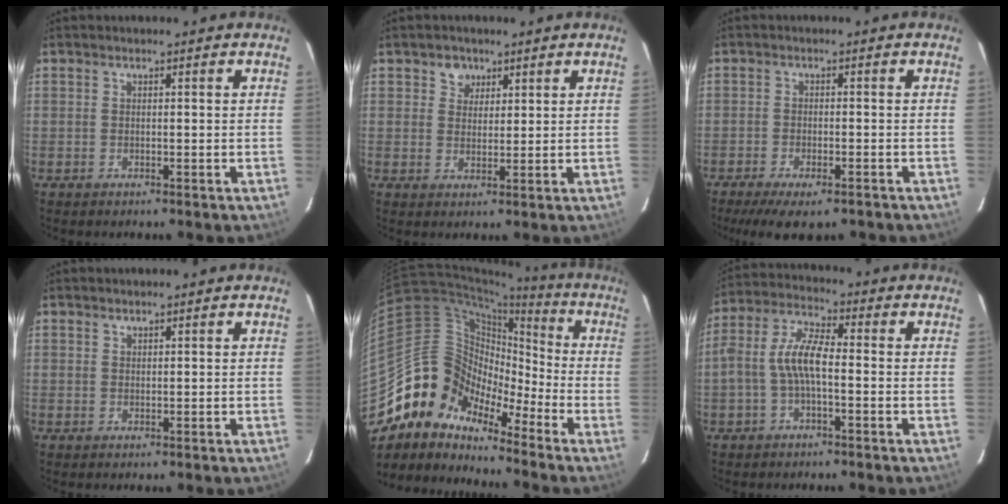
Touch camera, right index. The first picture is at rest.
{"total": 3.5, "force": [1.9, 2.8, 0.6], "torque": [0.002, 0.009, 0.033]}
{"total": 9.7, "force": [-7.3, 3.1, 5.6], "torque": [-0.126, -0.028, -0.117]}
{"total": 0.7, "force": [0.7, 0.3, 0.1], "torque": [-0.001, 0.002, 0.013]}
{"total": 12.2, "force": [-9.5, 7.2, 2.7], "torque": [-0.051, 0.040, -0.203]}
{"total": 7.2, "force": [-1.5, 2.5, 6.6], "torque": [-0.146, 0.019, -0.029]}